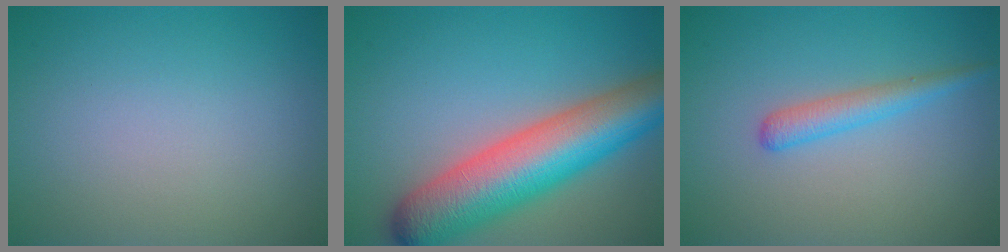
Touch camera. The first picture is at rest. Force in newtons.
{"total": 10.4, "press": 10.4, "slide": 0.4}
{"total": 2.2, "press": 2.2, "slide": 0.1}